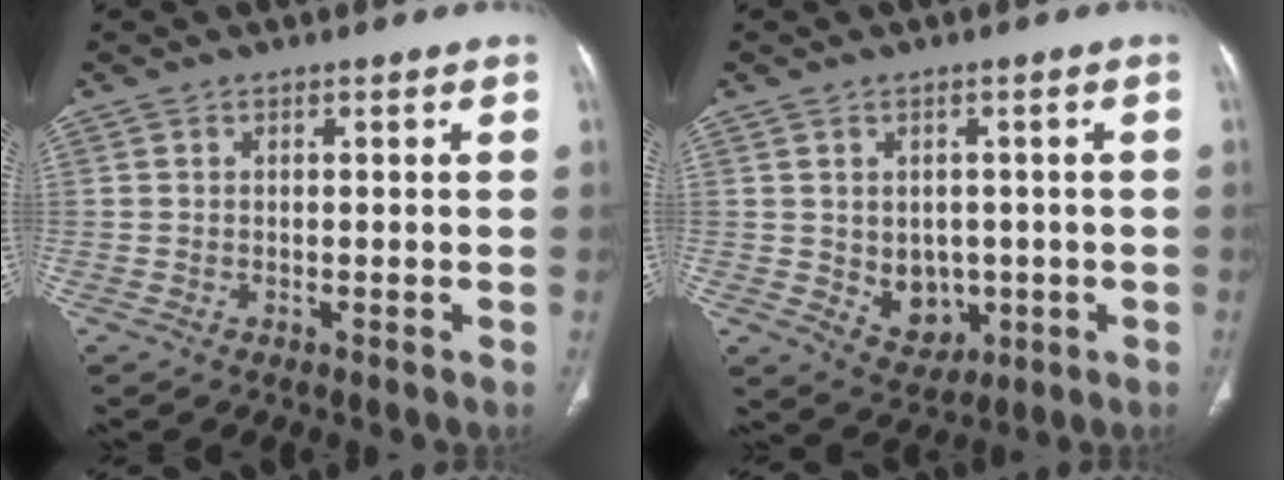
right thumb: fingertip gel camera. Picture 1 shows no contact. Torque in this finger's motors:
{"motor_torque": [-0.39, 0.43, -0.21, 0.19, 0.08]}